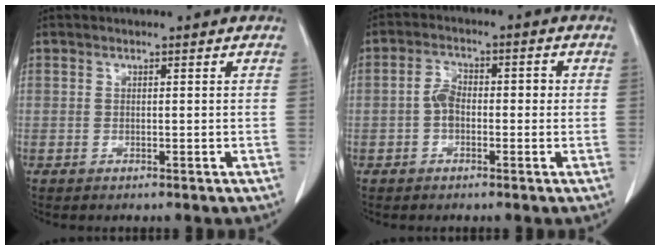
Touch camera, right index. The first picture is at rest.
{"total": 4.0, "force": [-0.5, 2.4, 3.2], "torque": [-0.058, 0.022, -0.010]}